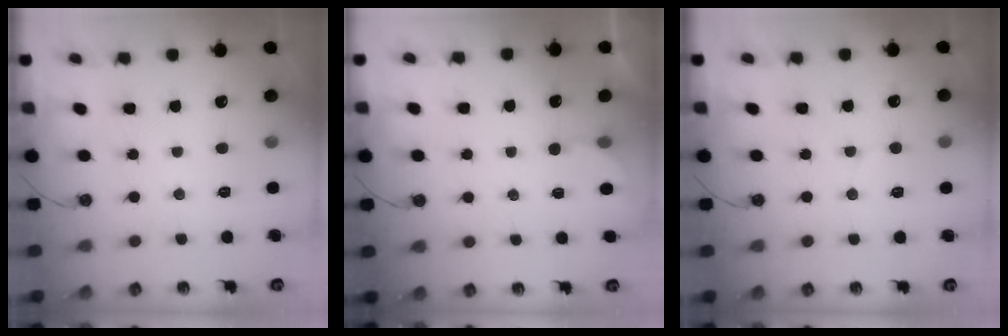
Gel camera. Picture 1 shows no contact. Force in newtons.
{"total": 1.6, "press": 1.6, "slide": 0.0}
{"total": 6.5, "press": 6.5, "slide": 0.5}